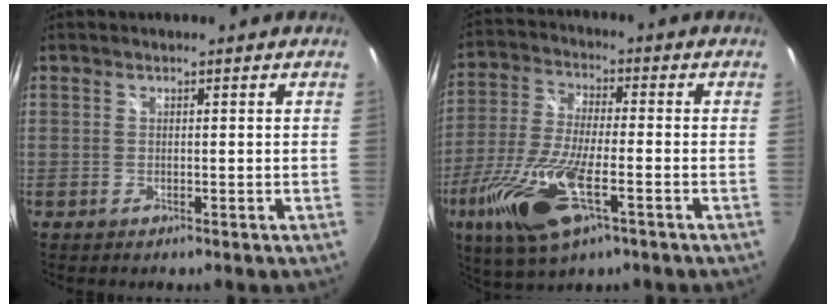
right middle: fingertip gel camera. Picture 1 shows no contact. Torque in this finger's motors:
{"motor_torque": [2.14, 0.00, 0.46, 0.21]}